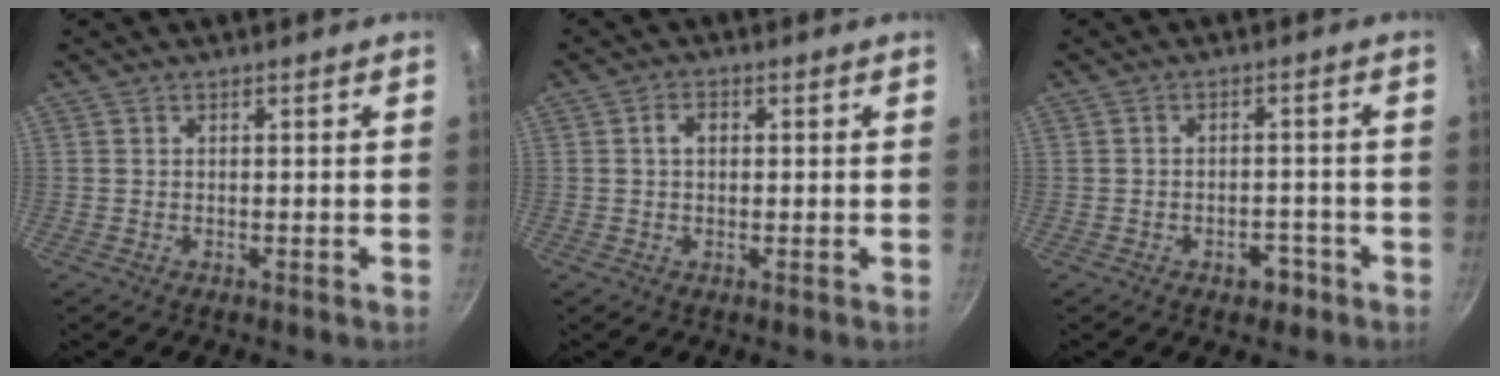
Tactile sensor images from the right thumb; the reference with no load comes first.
{"total": 2.6, "force": [0.4, 1.8, 1.8], "torque": [-0.022, 0.007, 0.006]}
{"total": 3.7, "force": [-2.2, 2.3, 2.0], "torque": [-0.007, 0.021, -0.022]}